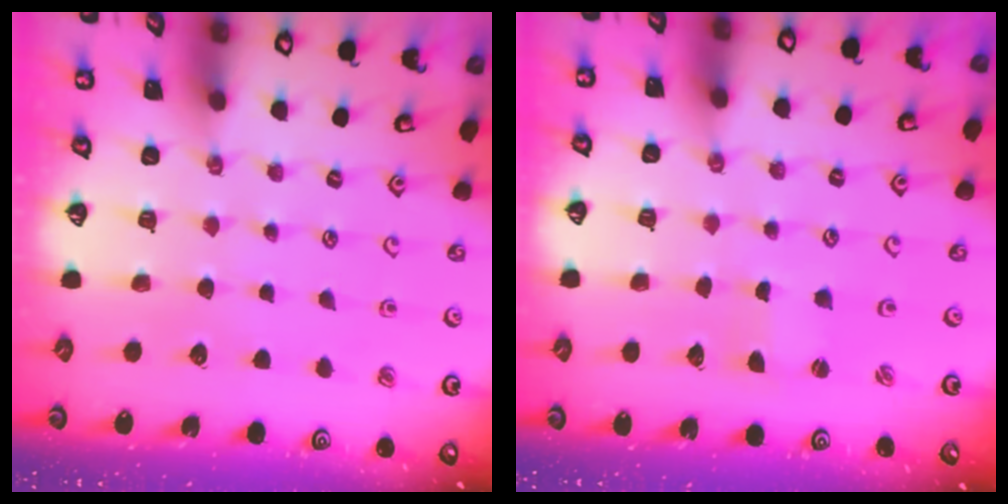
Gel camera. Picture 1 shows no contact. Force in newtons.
{"total": 0.0}